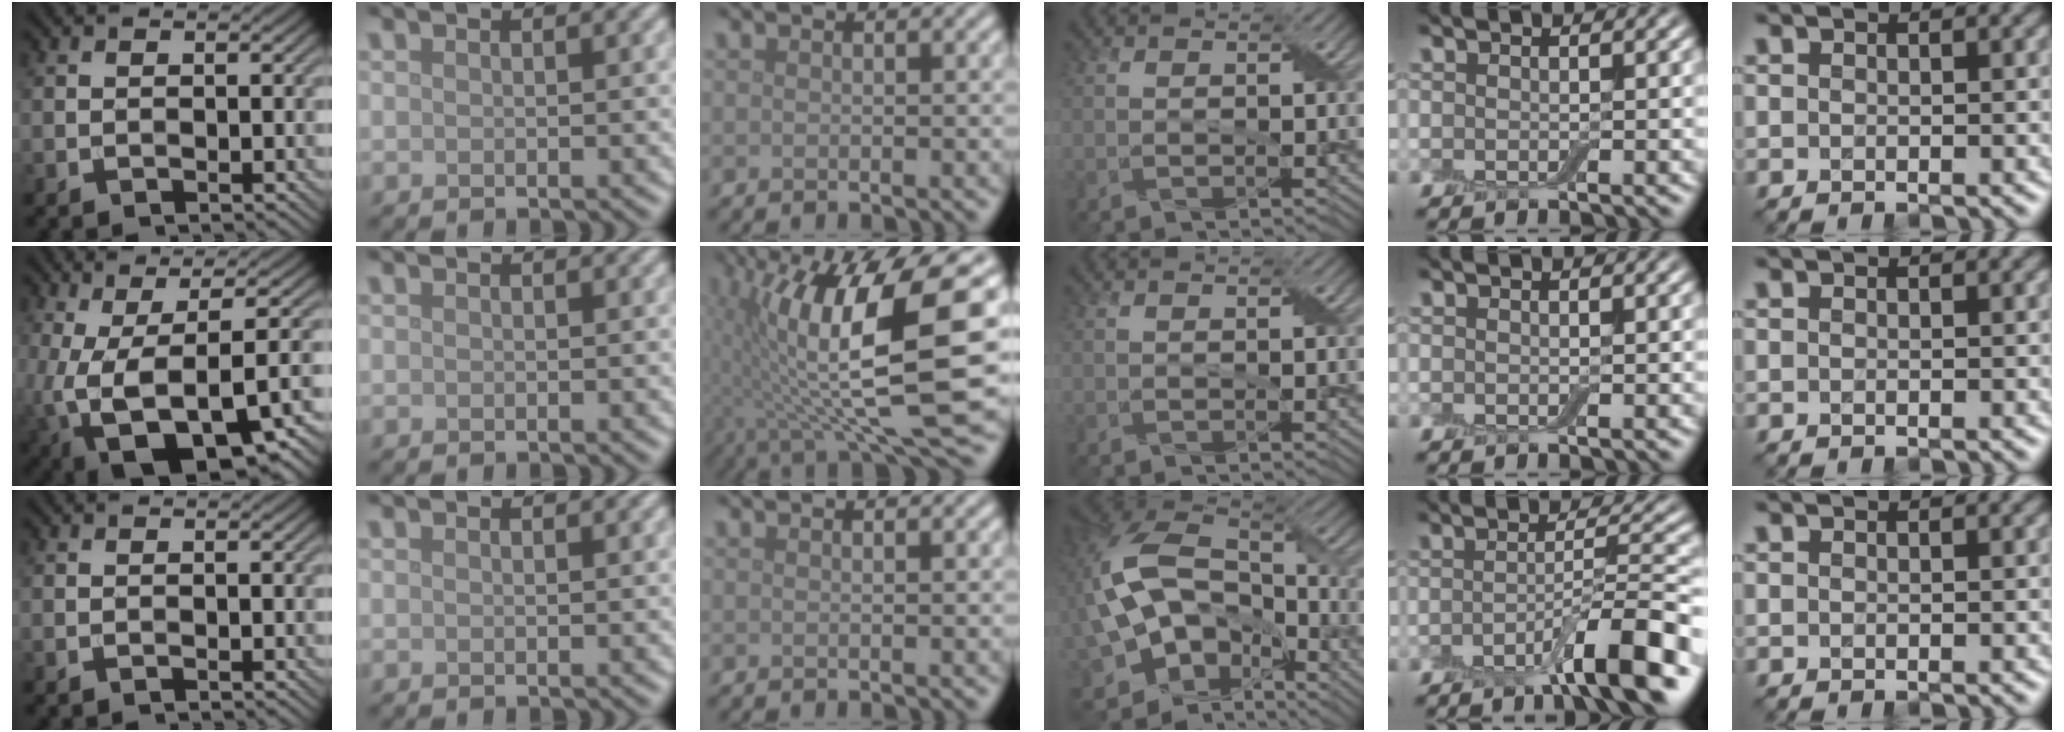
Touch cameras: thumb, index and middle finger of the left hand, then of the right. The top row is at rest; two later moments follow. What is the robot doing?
{"motion": "peel", "object": "aluminum foil"}